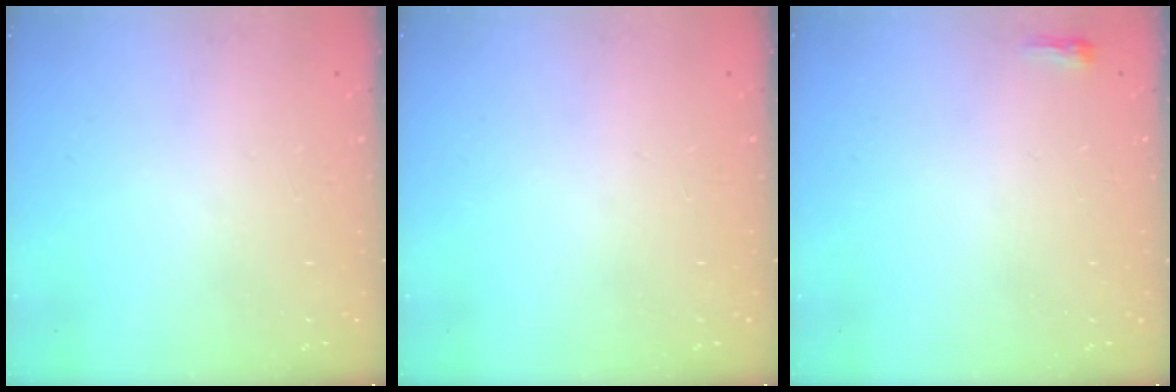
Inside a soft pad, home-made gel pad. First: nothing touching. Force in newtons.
{"total": 0.0}
{"total": 2.3, "press": 2.2, "slide": 0.7}